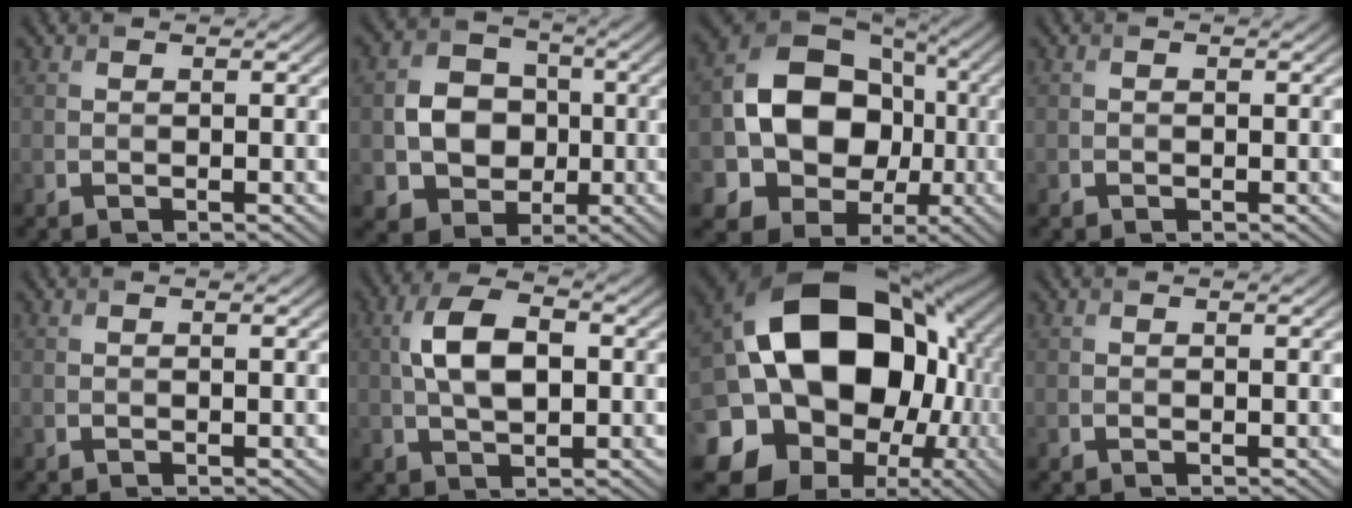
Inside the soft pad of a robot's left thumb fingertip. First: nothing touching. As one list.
[{"total": 8.3, "force": [-1.2, 7.0, 4.2], "torque": [-0.091, 0.004, -0.038]}, {"total": 16.1, "force": [-1.8, 13.2, 9.0], "torque": [-0.179, -0.014, -0.038]}, {"total": 0.6, "force": [-0.5, 0.3, 0.0], "torque": [-0.003, -0.002, -0.013]}, {"total": 0.0}, {"total": 7.6, "force": [0.4, 4.3, 6.3], "torque": [-0.129, 0.011, 0.001]}, {"total": 23.6, "force": [0.3, 19.2, 13.8], "torque": [-0.302, -0.035, 0.004]}, {"total": 0.0}]